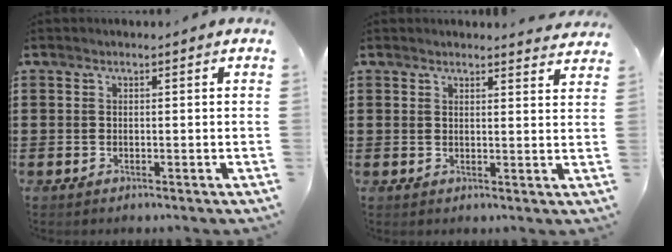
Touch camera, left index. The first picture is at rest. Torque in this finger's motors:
{"motor_torque": [0.18, 0.20, 0.09, 0.00]}